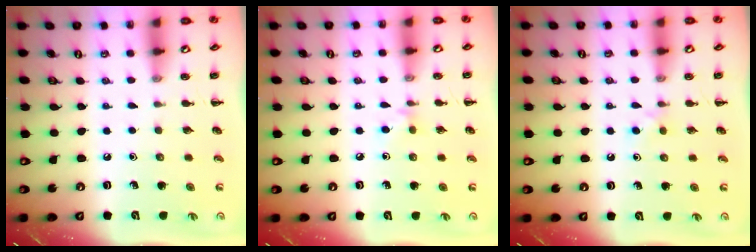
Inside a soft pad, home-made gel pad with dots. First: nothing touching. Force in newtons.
{"total": 3.7, "press": 3.4, "slide": 1.5}
{"total": 2.8, "press": 2.6, "slide": 1.2}